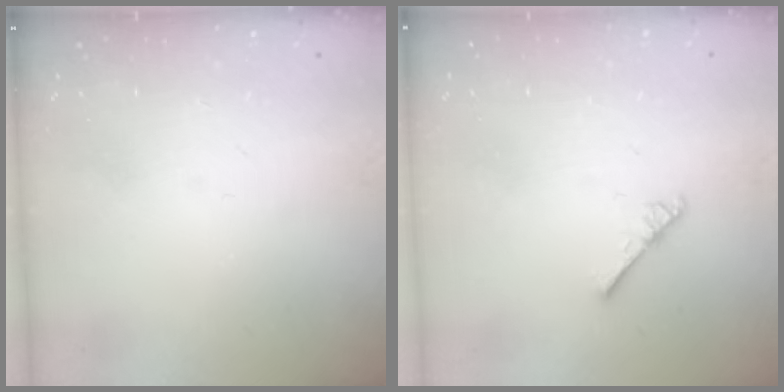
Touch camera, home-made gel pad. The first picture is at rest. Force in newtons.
{"total": 2.6, "press": 2.6, "slide": 0.3}